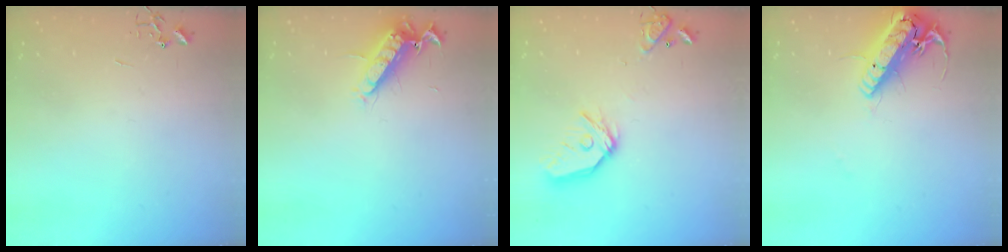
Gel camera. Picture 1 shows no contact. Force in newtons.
{"total": 12.7, "press": 12.6, "slide": 1.2}
{"total": 15.8, "press": 15.6, "slide": 2.1}
{"total": 19.5, "press": 19.2, "slide": 3.3}